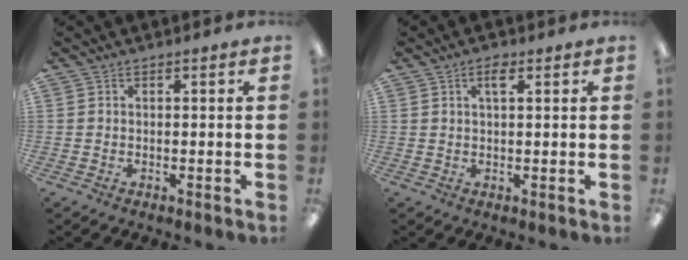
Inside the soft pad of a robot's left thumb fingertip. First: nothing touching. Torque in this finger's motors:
{"motor_torque": [-0.29, -0.14, -0.63, 0.07, 0.01]}